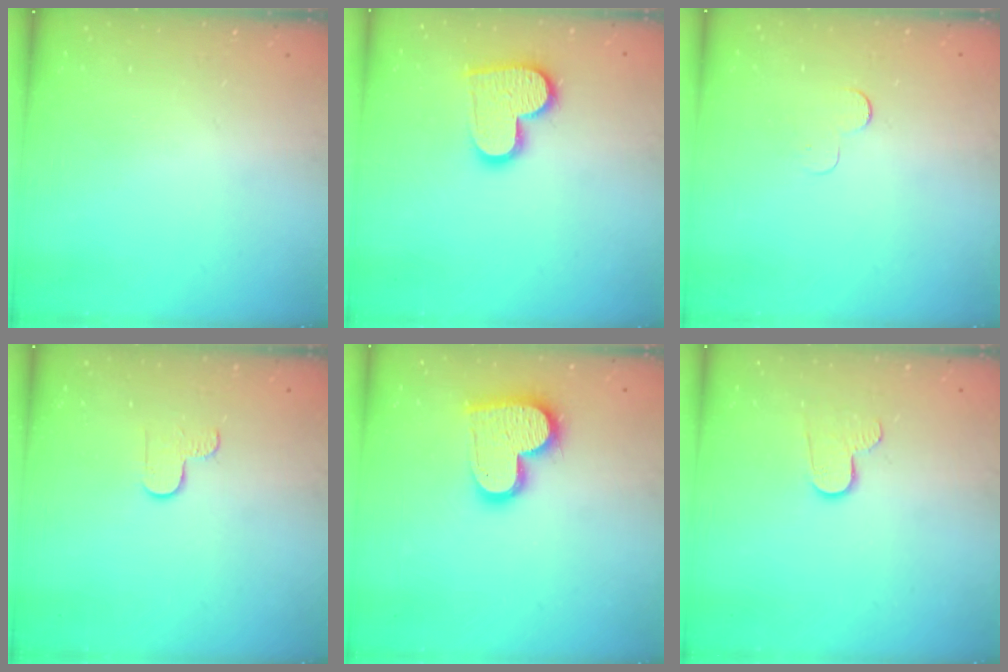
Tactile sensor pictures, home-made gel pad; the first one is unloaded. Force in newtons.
{"total": 13.8, "press": 13.8, "slide": 1.1}
{"total": 2.9, "press": 2.9, "slide": 0.3}
{"total": 2.9, "press": 2.9, "slide": 0.3}
{"total": 16.9, "press": 16.9, "slide": 1.5}
{"total": 5.9, "press": 5.9, "slide": 0.4}